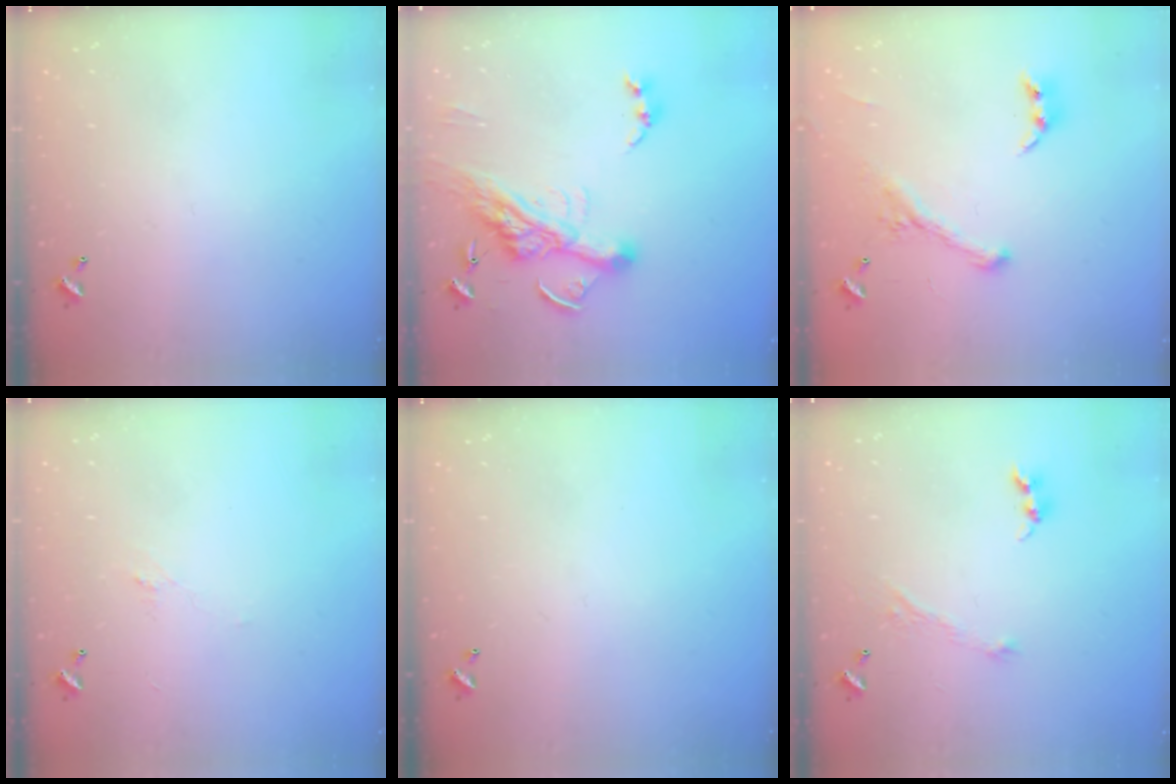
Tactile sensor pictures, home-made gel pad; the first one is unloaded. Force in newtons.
{"total": 14.7, "press": 14.6, "slide": 2.0}
{"total": 1.1, "press": 0.6, "slide": 0.9}
{"total": 0.5, "press": 0.0, "slide": 0.5}
{"total": 0.0}
{"total": 2.3, "press": 2.3, "slide": 0.4}